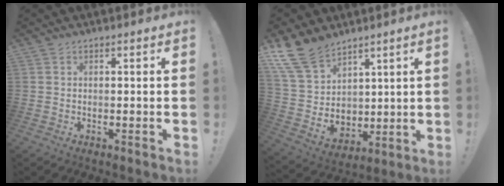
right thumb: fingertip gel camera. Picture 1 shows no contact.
{"total": 15.6, "force": [10.7, 9.6, 5.9], "torque": [-0.120, -0.066, 0.217]}